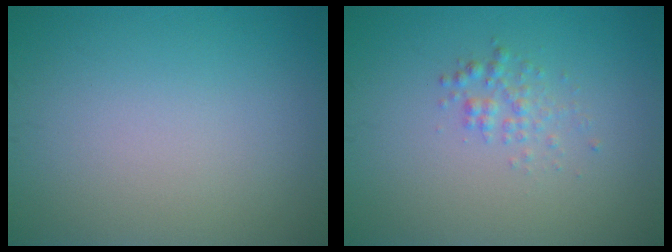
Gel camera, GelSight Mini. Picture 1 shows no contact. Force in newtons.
{"total": 1.5, "press": 1.5, "slide": 0.0}